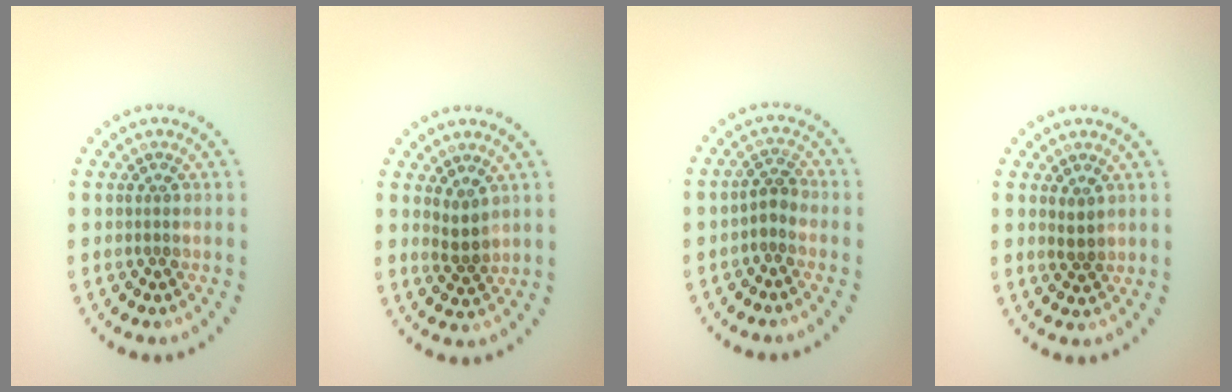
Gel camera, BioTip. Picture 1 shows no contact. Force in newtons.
{"total": 1.8, "press": 1.5, "slide": 1.0}
{"total": 1.5, "press": 1.3, "slide": 0.9}
{"total": 1.2, "press": 1.1, "slide": 0.4}